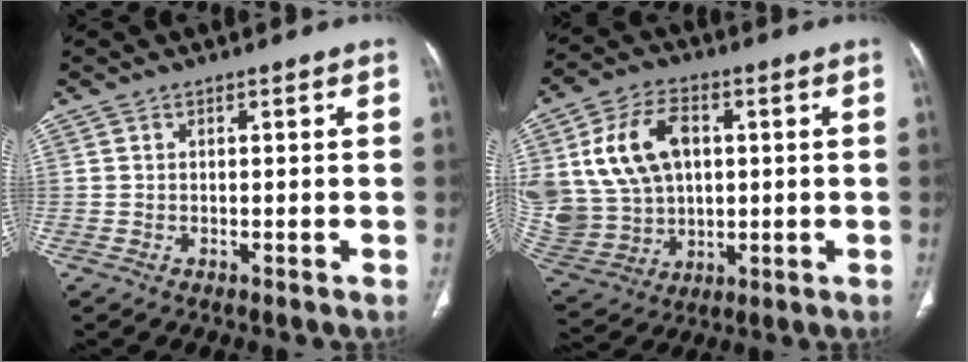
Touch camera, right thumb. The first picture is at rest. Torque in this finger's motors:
{"motor_torque": [0.27, 0.43, 0.91, 0.84, 0.16]}